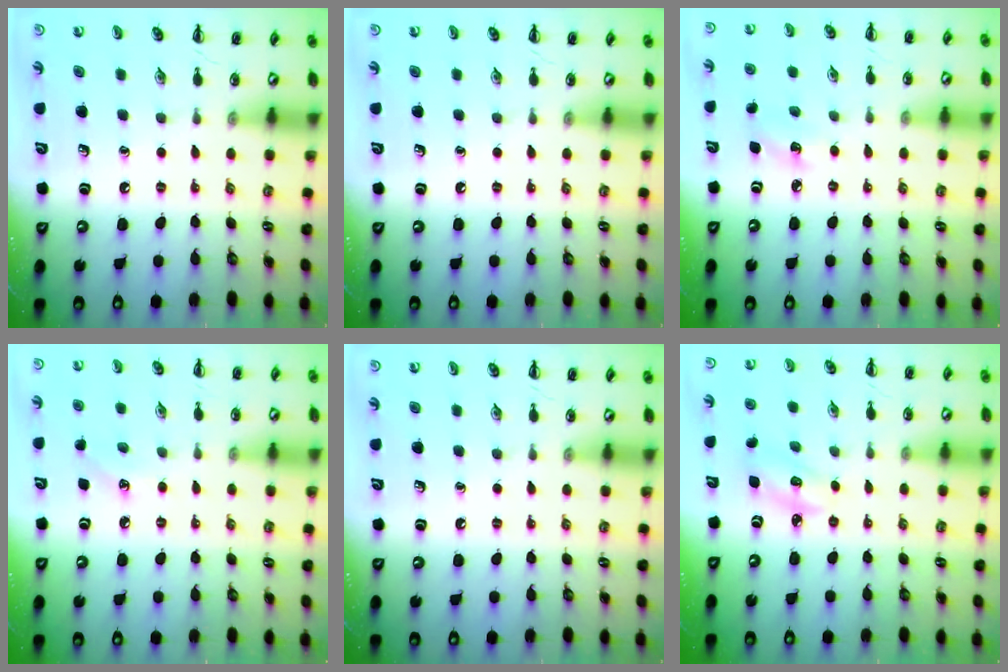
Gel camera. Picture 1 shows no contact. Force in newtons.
{"total": 0.0}
{"total": 4.5, "press": 4.3, "slide": 1.2}
{"total": 4.6, "press": 4.4, "slide": 1.3}
{"total": 0.0}
{"total": 2.7, "press": 2.7, "slide": 0.4}